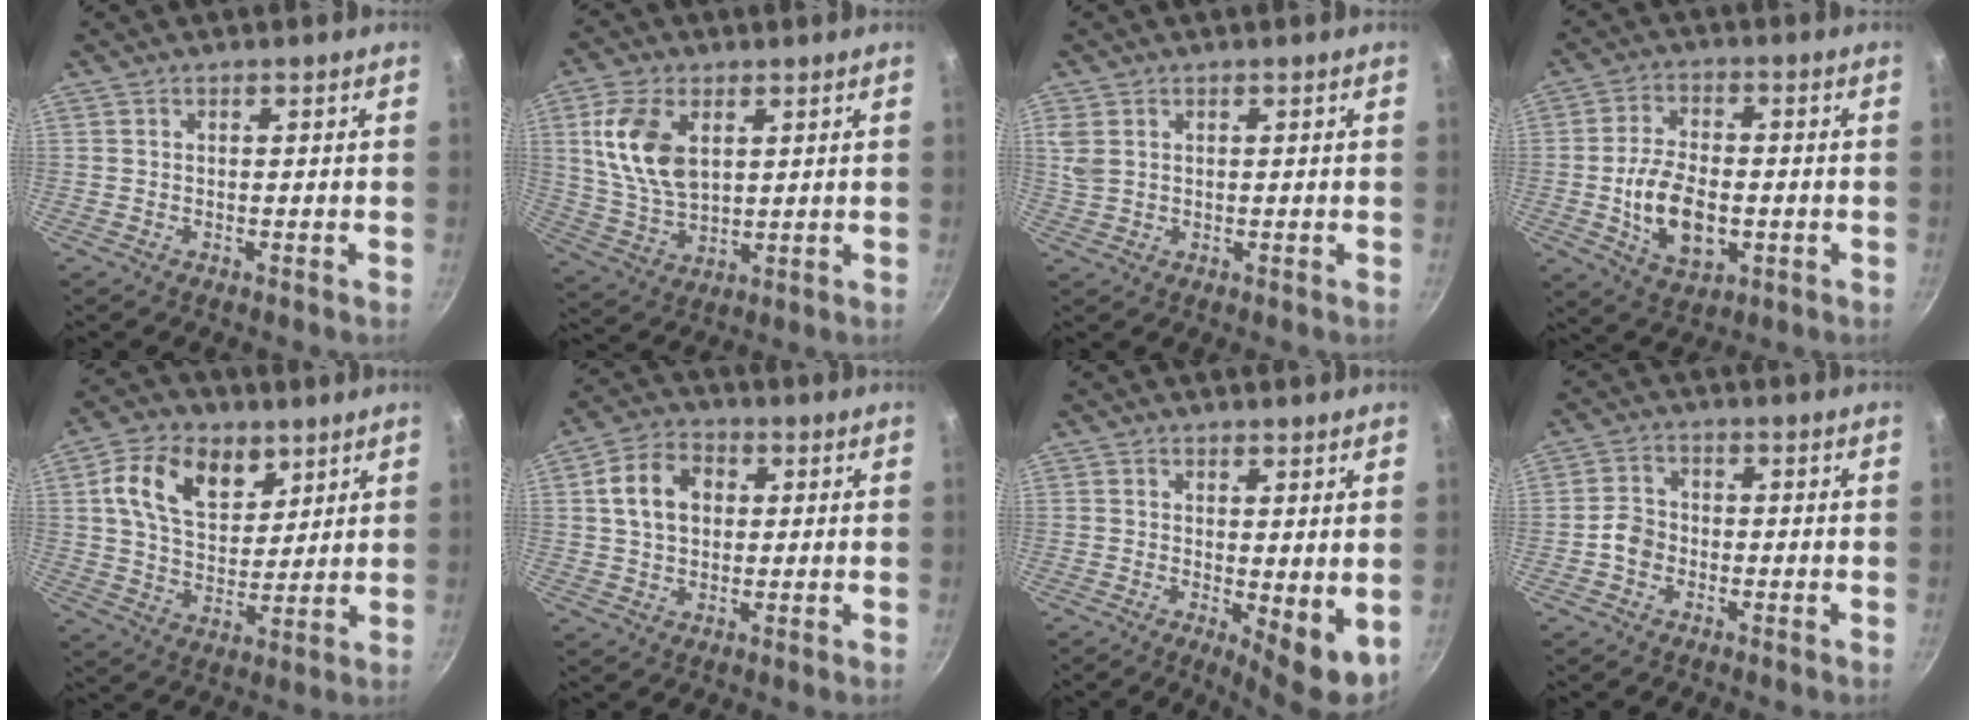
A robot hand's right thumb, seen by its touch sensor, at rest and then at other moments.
{"total": 12.8, "force": [3.8, 7.7, 9.6], "torque": [-0.174, -0.020, 0.081]}
{"total": 3.4, "force": [1.3, 2.4, 2.0], "torque": [-0.038, 0.000, 0.031]}
{"total": 12.3, "force": [-2.1, 7.3, 9.7], "torque": [-0.160, 0.008, -0.031]}
{"total": 13.8, "force": [5.8, 9.1, 8.5], "torque": [-0.121, -0.019, 0.097]}
{"total": 9.3, "force": [1.8, 6.9, 6.0], "torque": [-0.087, 0.014, 0.023]}
{"total": 6.6, "force": [0.3, 2.6, 6.1], "torque": [-0.074, -0.014, 0.011]}
{"total": 3.9, "force": [-1.4, 3.2, 1.7], "torque": [-0.016, 0.022, -0.032]}